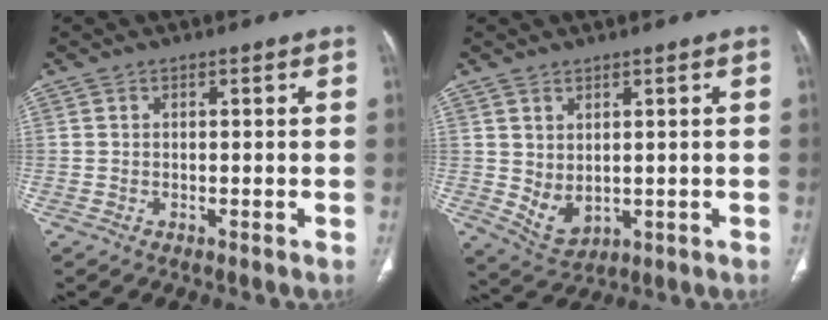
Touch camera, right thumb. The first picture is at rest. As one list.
[{"total": 5.0, "force": [0.5, 3.2, 3.8], "torque": [-0.066, -0.012, 0.032]}]